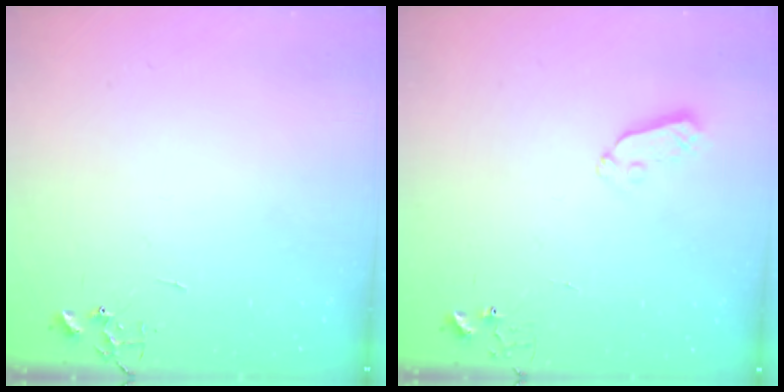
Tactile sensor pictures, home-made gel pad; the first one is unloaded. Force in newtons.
{"total": 3.7, "press": 3.7, "slide": 0.5}